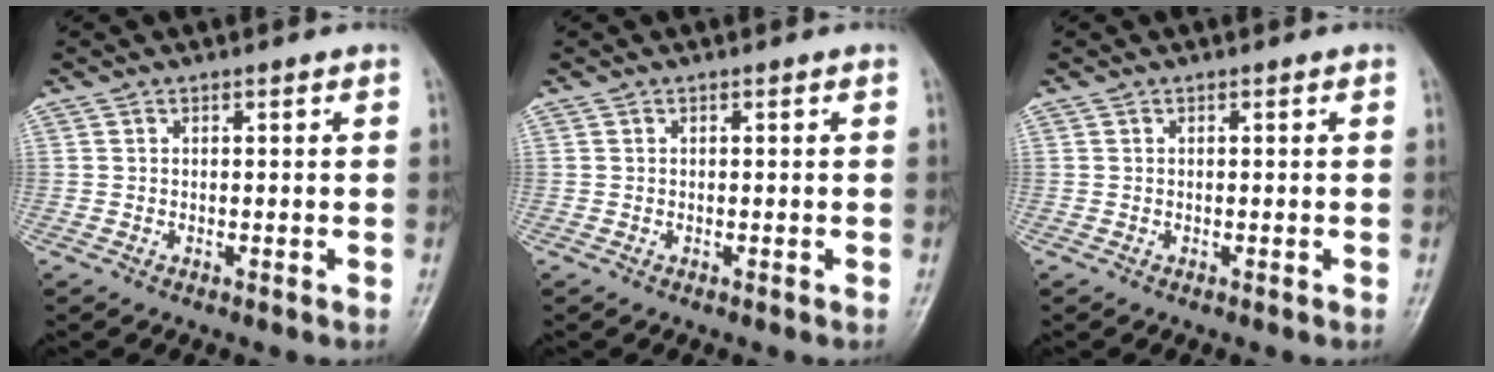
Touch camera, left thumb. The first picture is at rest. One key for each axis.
{"total": 0.0}
{"total": 0.0}